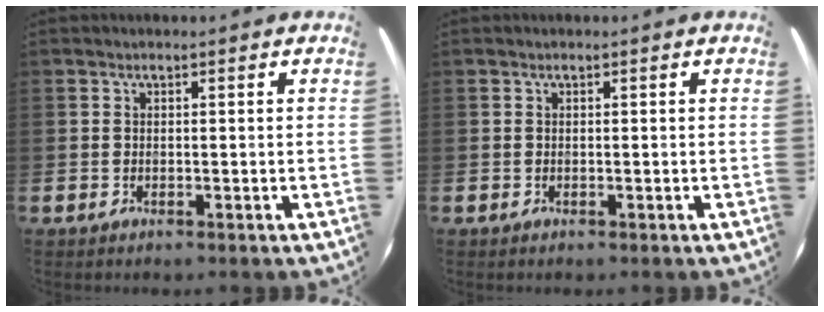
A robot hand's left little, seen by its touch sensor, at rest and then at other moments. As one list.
[{"total": 0.0}]